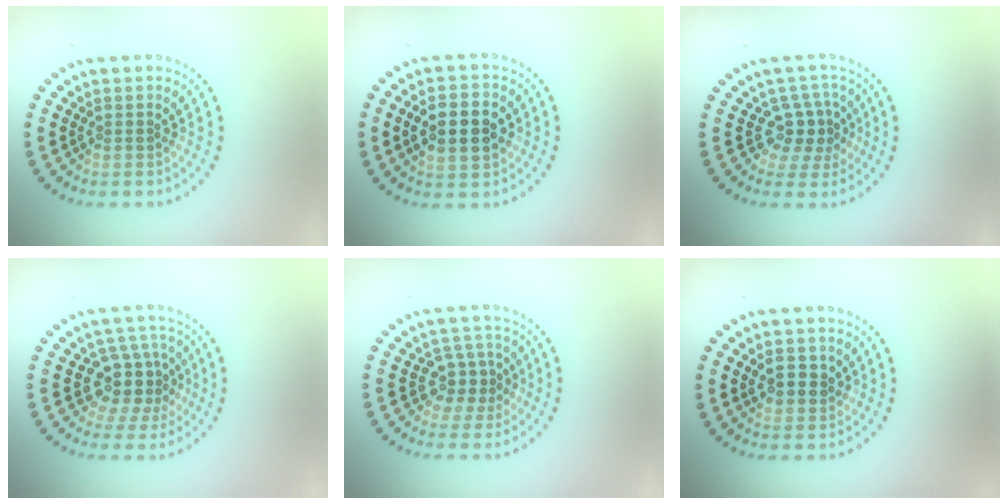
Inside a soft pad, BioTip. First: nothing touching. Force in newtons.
{"total": 5.1, "press": 5.1, "slide": 0.3}
{"total": 3.0, "press": 2.4, "slide": 1.8}
{"total": 4.0, "press": 3.4, "slide": 2.2}
{"total": 2.8, "press": 2.6, "slide": 1.2}
{"total": 1.9, "press": 1.9, "slide": 0.5}